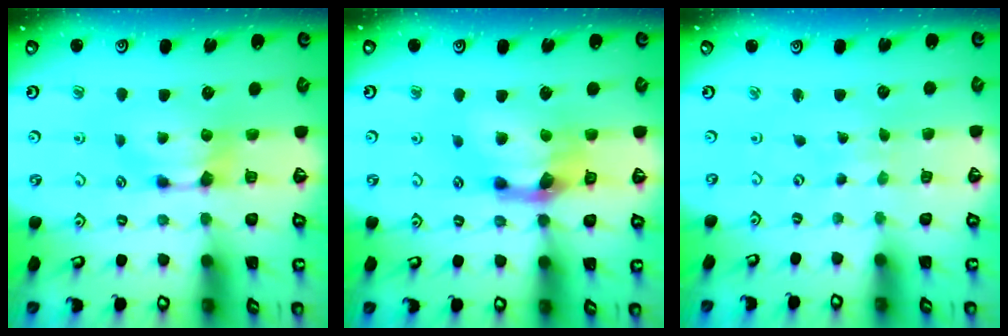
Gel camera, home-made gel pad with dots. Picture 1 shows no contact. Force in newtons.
{"total": 5.3, "press": 4.8, "slide": 2.2}
{"total": 7.0, "press": 7.0, "slide": 0.5}